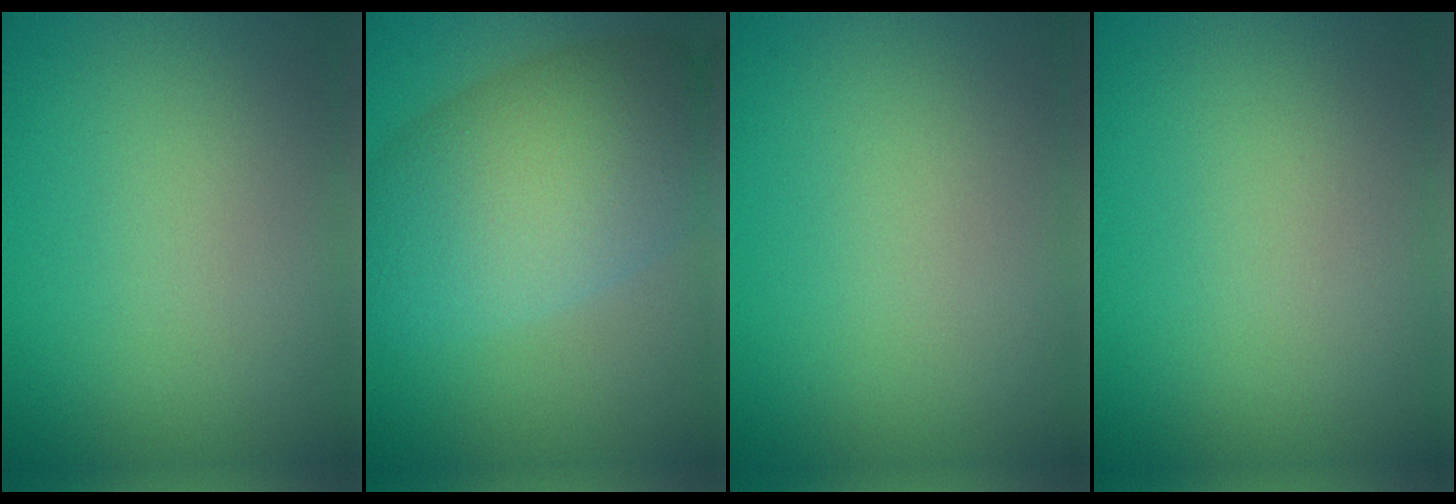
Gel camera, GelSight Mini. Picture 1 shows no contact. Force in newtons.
{"total": 10.3, "press": 10.3, "slide": 0.5}
{"total": 0.0}
{"total": 0.0}